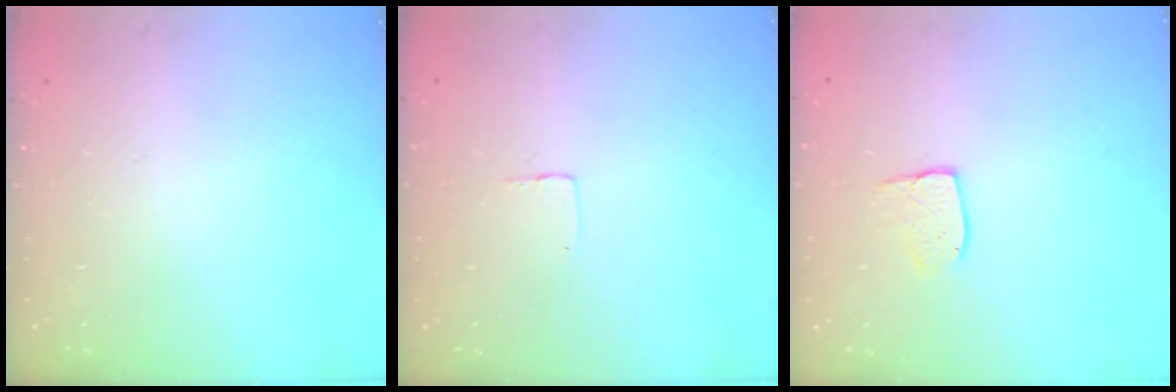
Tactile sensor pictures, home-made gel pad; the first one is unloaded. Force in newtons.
{"total": 2.5, "press": 2.5, "slide": 0.1}
{"total": 6.3, "press": 6.3, "slide": 0.2}